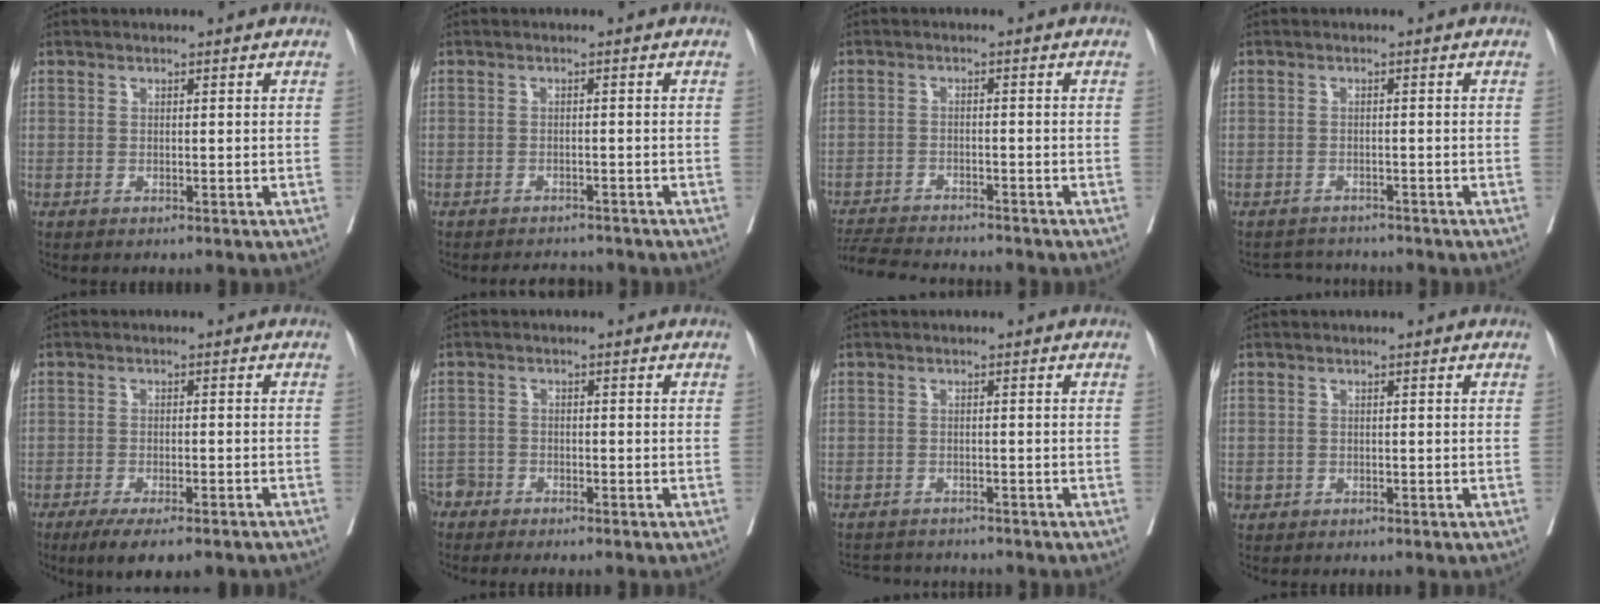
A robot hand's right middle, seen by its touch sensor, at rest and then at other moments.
{"total": 3.6, "force": [-3.5, 0.9, 0.3], "torque": [-0.002, -0.007, -0.052]}
{"total": 9.3, "force": [-8.9, 0.6, 2.8], "torque": [-0.046, -0.007, -0.141]}
{"total": 3.2, "force": [-3.2, 0.3, -0.5], "torque": [0.008, -0.006, -0.051]}
{"total": 9.9, "force": [-7.7, 1.9, 5.9], "torque": [-0.071, -0.012, -0.106]}
{"total": 3.3, "force": [-3.1, 1.1, 0.2], "torque": [0.002, -0.005, -0.058]}
{"total": 4.7, "force": [-4.6, 0.7, 0.5], "torque": [-0.003, -0.006, -0.070]}
{"total": 0.8, "force": [-0.3, 0.7, 0.1], "torque": [-0.002, 0.003, -0.002]}